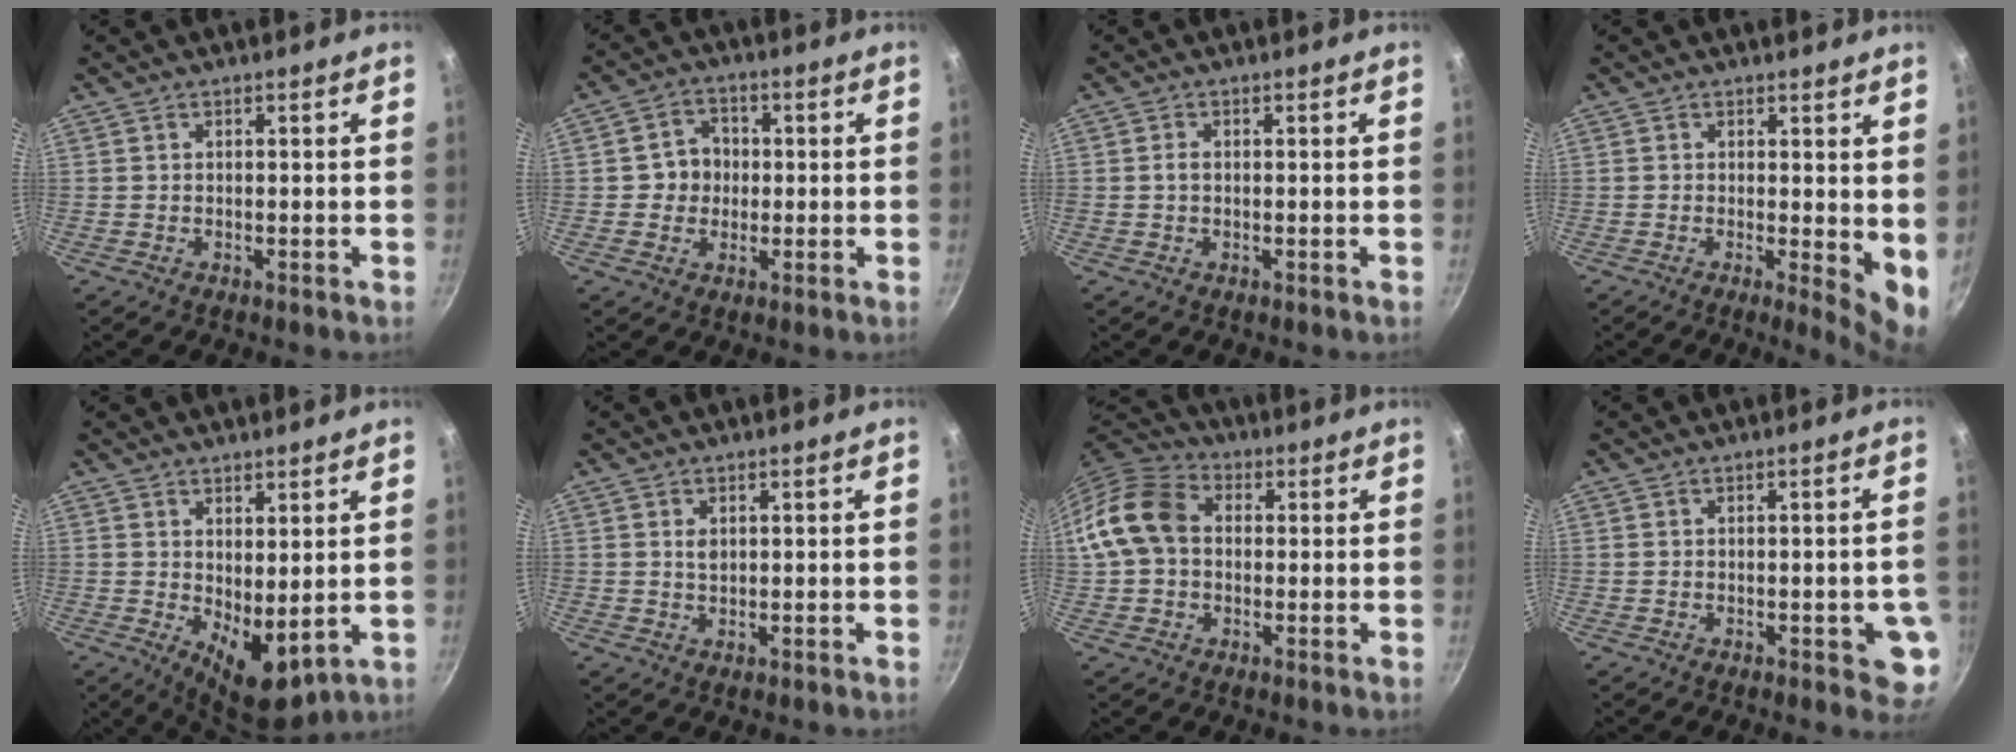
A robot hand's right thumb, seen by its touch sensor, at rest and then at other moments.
{"total": 5.9, "force": [0.0, 5.4, 2.3], "torque": [0.000, 0.009, -0.010]}
{"total": 1.2, "force": [-0.1, 0.9, 0.9], "torque": [-0.015, 0.006, -0.001]}
{"total": 6.2, "force": [0.4, 2.2, 5.8], "torque": [-0.071, -0.016, 0.005]}
{"total": 8.3, "force": [1.2, 3.7, 7.3], "torque": [-0.093, -0.033, 0.031]}
{"total": 1.6, "force": [0.4, 1.1, 1.0], "torque": [-0.015, -0.003, 0.007]}
{"total": 12.0, "force": [0.7, 9.2, 7.7], "torque": [-0.127, 0.029, -0.004]}
{"total": 6.2, "force": [-1.4, 2.7, 5.4], "torque": [-0.035, 0.008, -0.015]}